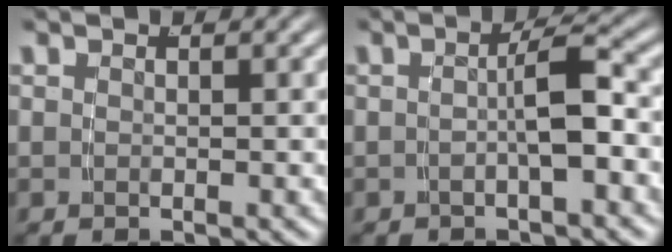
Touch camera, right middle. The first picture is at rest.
{"total": 2.9, "force": [-0.8, -0.2, 2.7], "torque": [-0.035, 0.003, -0.011]}